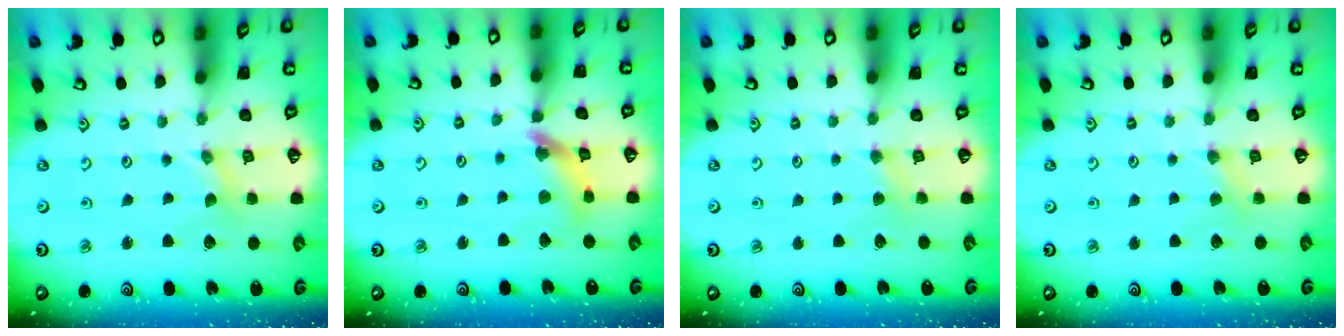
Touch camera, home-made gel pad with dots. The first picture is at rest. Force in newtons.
{"total": 10.0, "press": 10.0, "slide": 1.1}
{"total": 2.7, "press": 2.6, "slide": 0.4}
{"total": 2.3, "press": 2.2, "slide": 0.4}